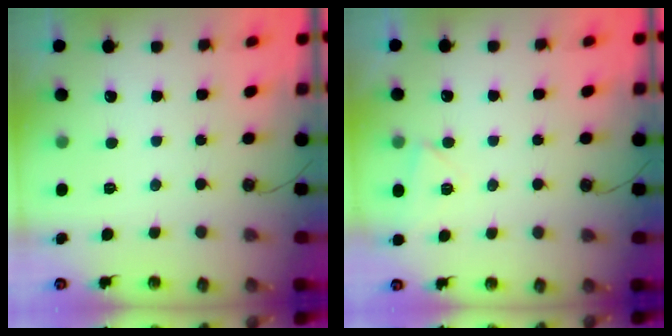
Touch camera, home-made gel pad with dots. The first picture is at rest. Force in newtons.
{"total": 4.2, "press": 3.5, "slide": 2.4}